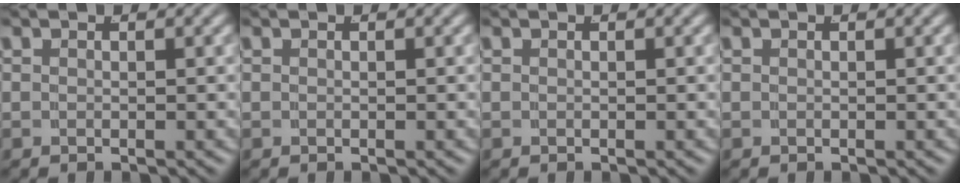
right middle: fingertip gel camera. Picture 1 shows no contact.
{"total": 0.0}
{"total": 0.0}
{"total": 0.0}